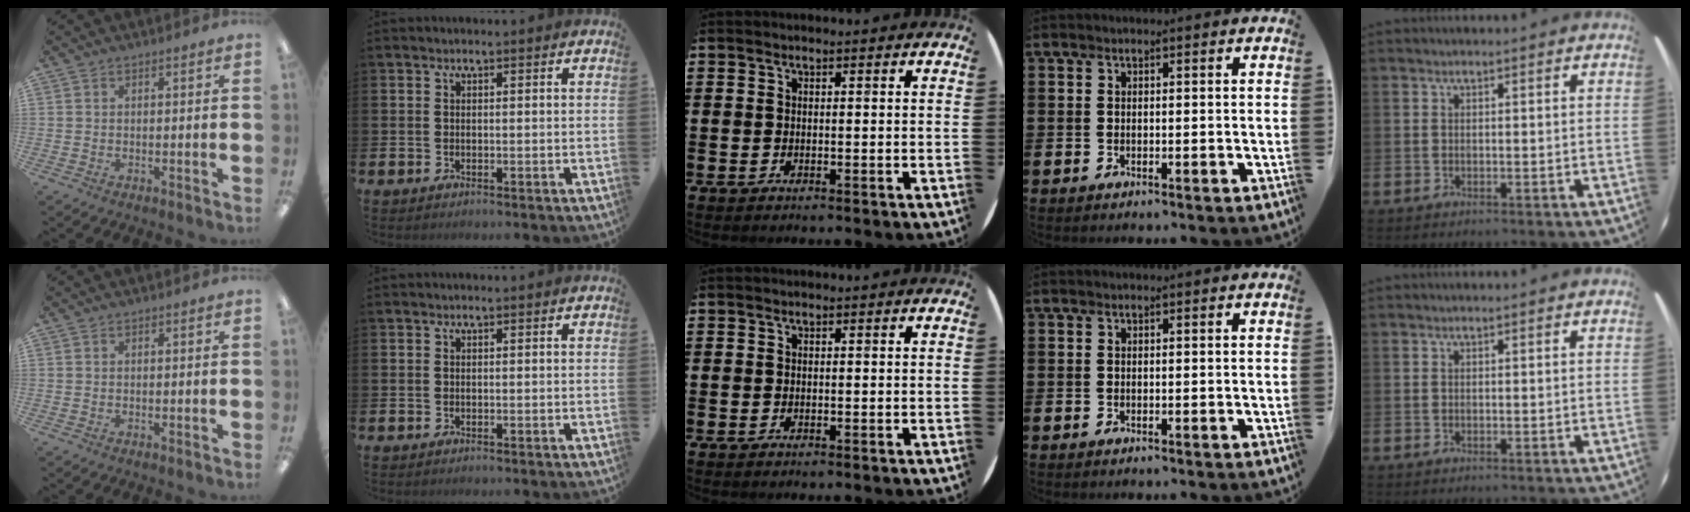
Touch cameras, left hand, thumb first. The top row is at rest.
{}